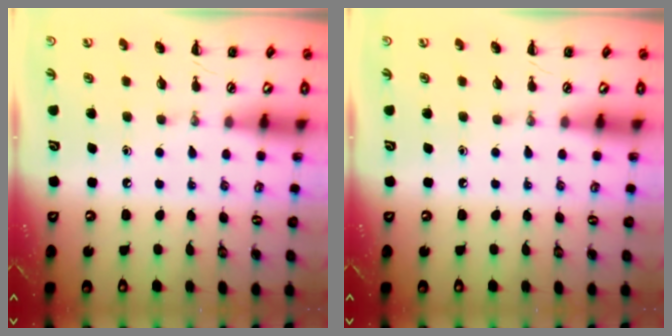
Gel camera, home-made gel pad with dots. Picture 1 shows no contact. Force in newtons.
{"total": 0.0}